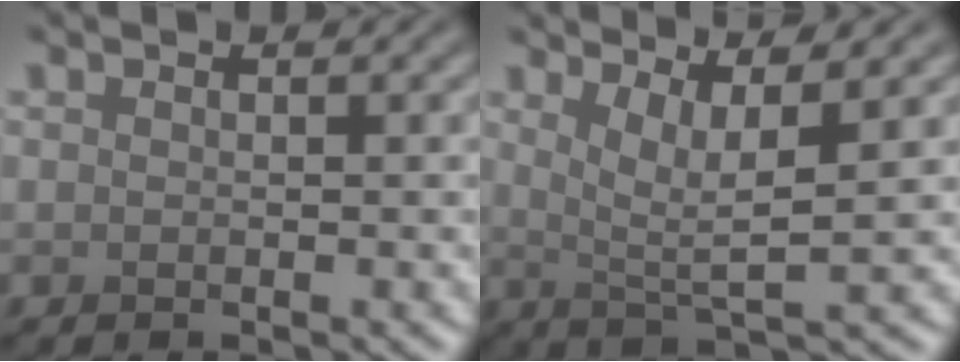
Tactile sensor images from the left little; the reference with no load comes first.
{"total": 4.0, "force": [1.7, 0.8, 3.6], "torque": [-0.064, -0.008, 0.033]}